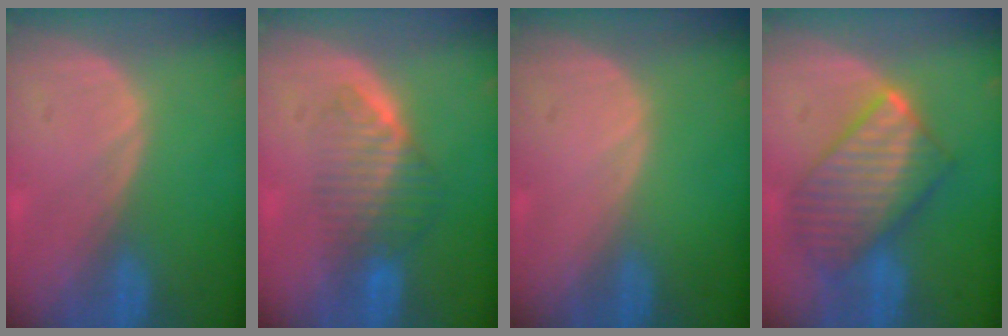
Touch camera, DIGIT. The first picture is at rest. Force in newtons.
{"total": 6.5, "press": 5.8, "slide": 2.8}
{"total": 0.0}
{"total": 10.0, "press": 9.9, "slide": 0.8}